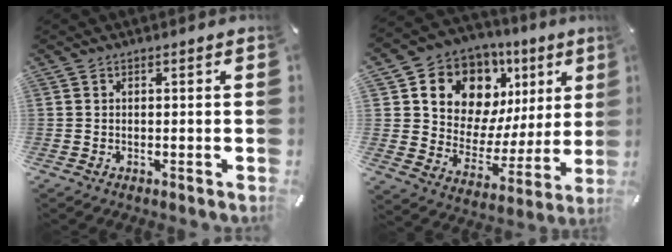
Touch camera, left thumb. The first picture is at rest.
{"total": 12.8, "force": [7.6, 9.4, 4.1], "torque": [-0.072, -0.071, 0.137]}